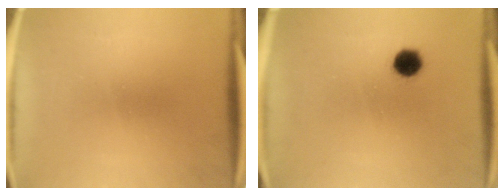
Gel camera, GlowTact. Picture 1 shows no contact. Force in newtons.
{"total": 4.0}